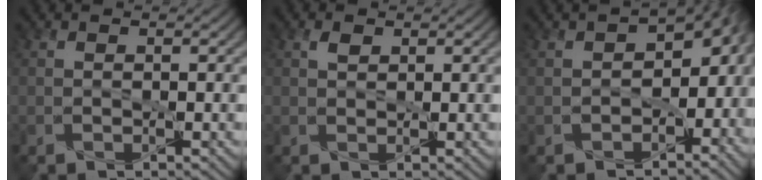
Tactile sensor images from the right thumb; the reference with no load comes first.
{"total": 1.3, "force": [0.7, 0.7, 0.8], "torque": [-0.019, 0.004, 0.015]}
{"total": 9.5, "force": [-2.3, 5.8, 7.1], "torque": [-0.079, -0.022, -0.021]}